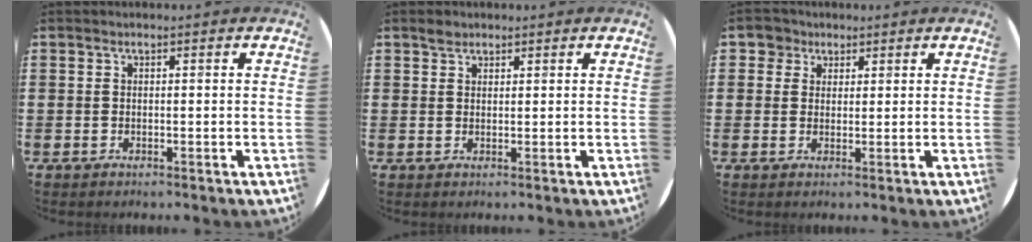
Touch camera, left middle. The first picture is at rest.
{"total": 1.3, "force": [1.1, 0.6, 0.1], "torque": [0.003, -0.001, 0.021]}
{"total": 3.0, "force": [2.1, 2.2, 0.2], "torque": [-0.006, 0.010, 0.037]}